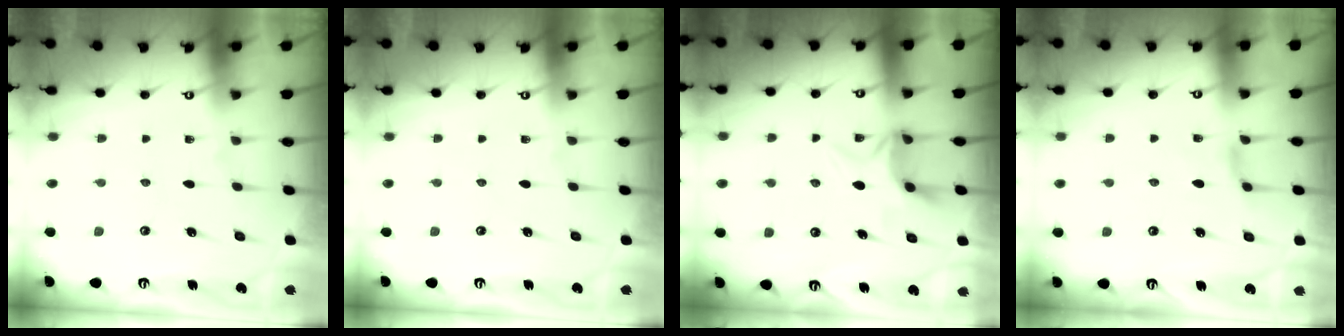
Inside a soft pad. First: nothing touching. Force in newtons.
{"total": 0.0}
{"total": 5.5, "press": 5.4, "slide": 1.2}
{"total": 3.9, "press": 3.8, "slide": 0.6}